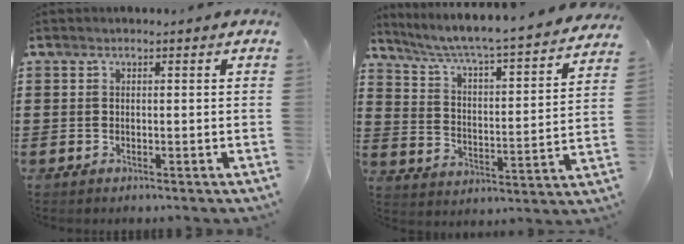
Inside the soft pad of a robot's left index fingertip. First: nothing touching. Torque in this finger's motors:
{"motor_torque": [0.68, -0.24, 0.22, 0.14]}